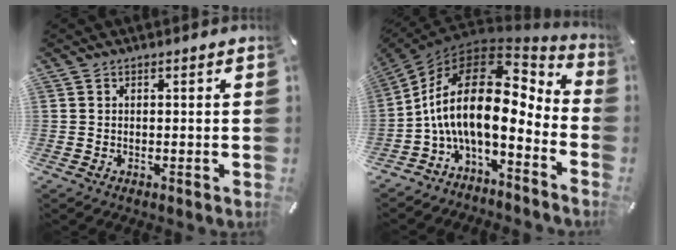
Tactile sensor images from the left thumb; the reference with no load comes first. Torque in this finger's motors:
{"motor_torque": [0.51, 3.73, 2.58, 0.19, 1.02]}